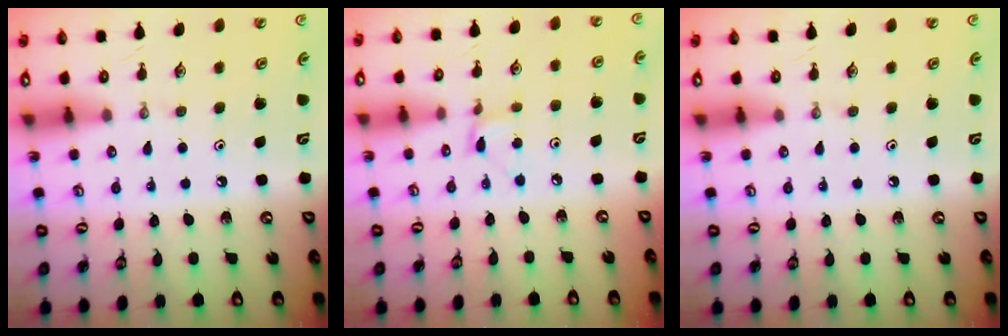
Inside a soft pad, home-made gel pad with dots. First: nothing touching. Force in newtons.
{"total": 2.8, "press": 2.8, "slide": 0.3}
{"total": 0.0}